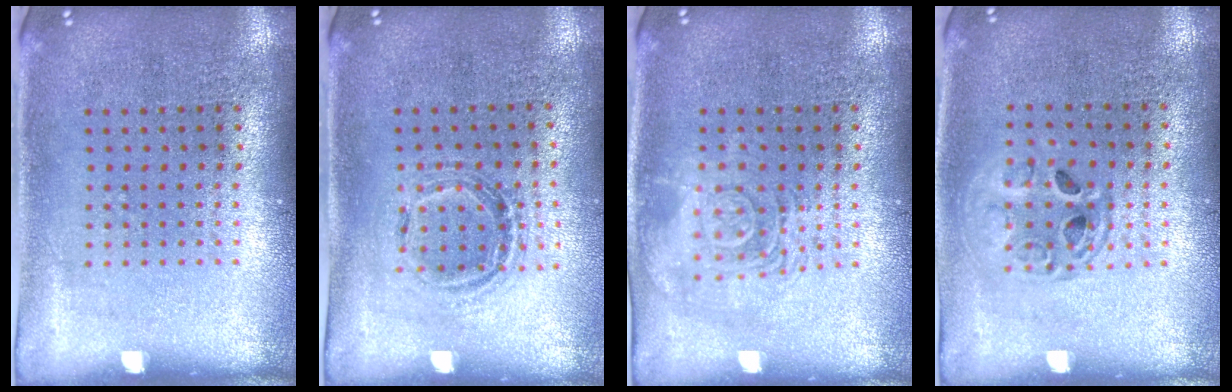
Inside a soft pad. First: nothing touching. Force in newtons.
{"total": 1.0, "press": 1.0, "slide": 0.2}
{"total": 2.6, "press": 2.6, "slide": 0.4}
{"total": 1.5, "press": 1.3, "slide": 0.7}